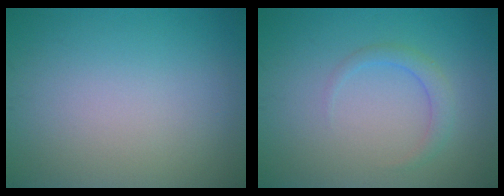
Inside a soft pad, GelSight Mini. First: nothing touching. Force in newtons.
{"total": 1.7, "press": 1.7, "slide": 0.1}